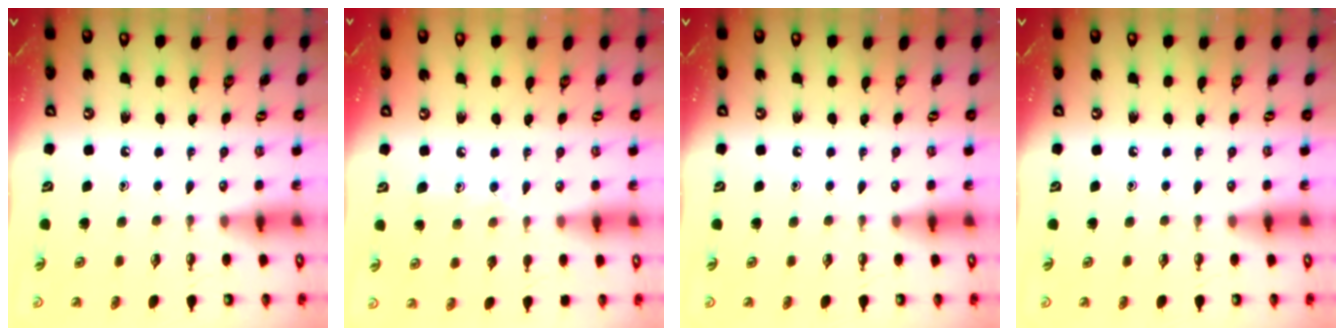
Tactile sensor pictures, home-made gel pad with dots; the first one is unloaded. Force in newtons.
{"total": 6.1, "press": 6.1, "slide": 0.0}
{"total": 0.0}
{"total": 0.0}